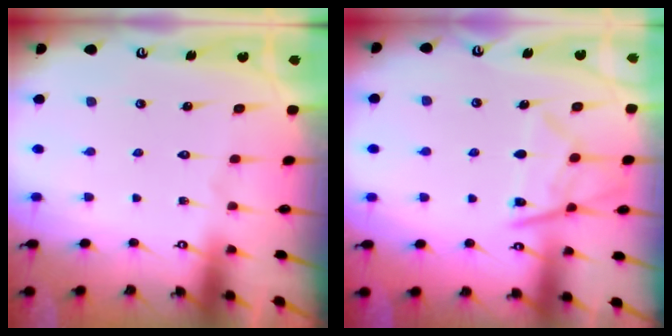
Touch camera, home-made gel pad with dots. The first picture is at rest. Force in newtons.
{"total": 11.5, "press": 11.4, "slide": 1.2}